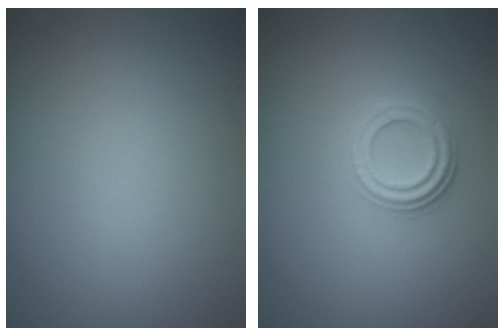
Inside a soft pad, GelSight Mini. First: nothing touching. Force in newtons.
{"total": 3.1, "press": 2.4, "slide": 2.0}